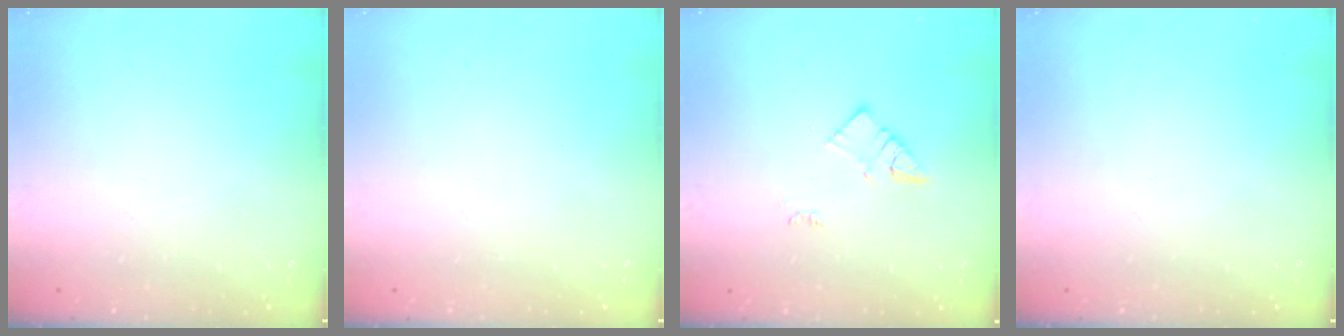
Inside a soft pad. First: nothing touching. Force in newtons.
{"total": 1.5, "press": 1.5, "slide": 0.1}
{"total": 4.6, "press": 4.6, "slide": 0.3}
{"total": 0.0}